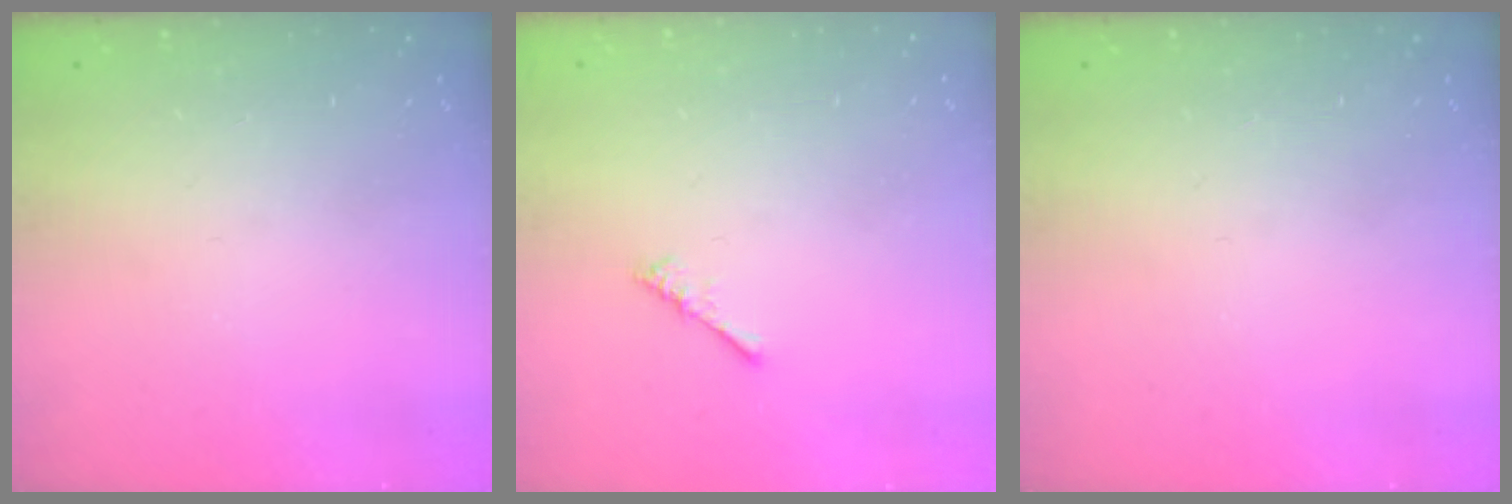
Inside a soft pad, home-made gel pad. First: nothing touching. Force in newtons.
{"total": 0.0}
{"total": 0.0}